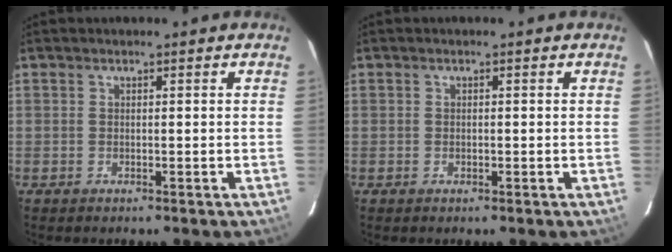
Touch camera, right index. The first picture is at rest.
{"total": 0.6, "force": [-0.1, 0.5, 0.2], "torque": [-0.002, 0.000, -0.002]}